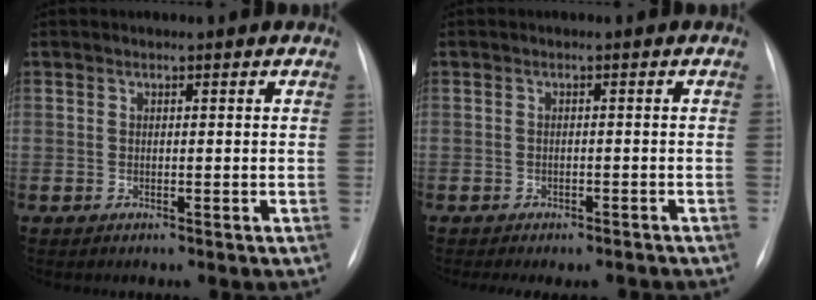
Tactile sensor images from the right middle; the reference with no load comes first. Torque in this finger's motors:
{"motor_torque": [0.07, -0.06, 0.07, 0.03]}